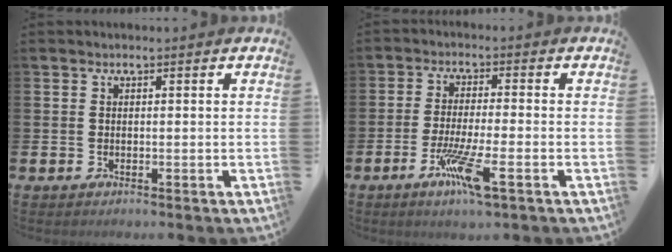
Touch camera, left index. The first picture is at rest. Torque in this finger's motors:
{"motor_torque": [1.61, 0.53, 0.86, 0.16]}